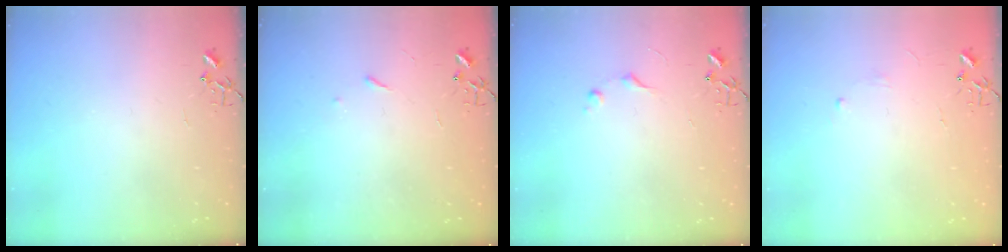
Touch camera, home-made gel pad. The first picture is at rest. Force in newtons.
{"total": 2.9, "press": 2.8, "slide": 0.5}
{"total": 5.2, "press": 5.1, "slide": 0.7}
{"total": 2.9, "press": 2.8, "slide": 0.5}